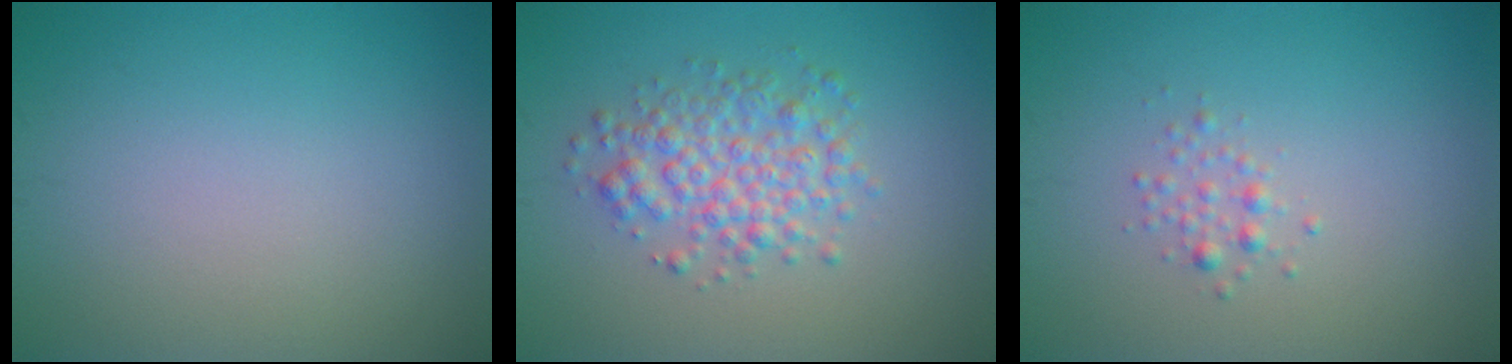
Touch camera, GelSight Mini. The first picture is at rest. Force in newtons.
{"total": 3.9, "press": 3.9, "slide": 0.1}
{"total": 1.1, "press": 1.1, "slide": 0.0}